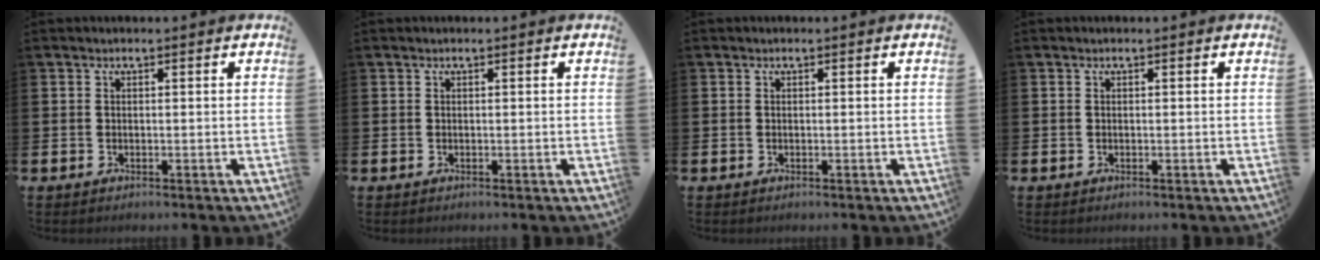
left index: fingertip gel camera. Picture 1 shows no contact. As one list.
[{"total": 0.0}, {"total": 0.0}, {"total": 0.0}]